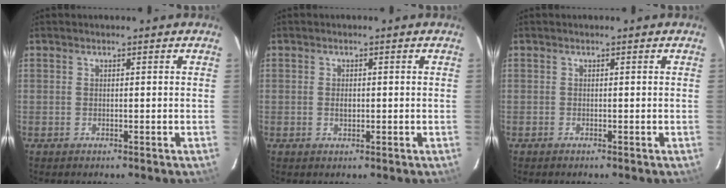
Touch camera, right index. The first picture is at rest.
{"total": 1.3, "force": [-0.1, 0.9, 0.9], "torque": [-0.015, 0.003, 0.000]}
{"total": 0.0}